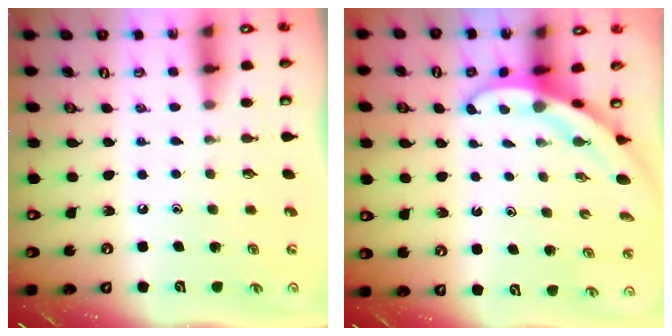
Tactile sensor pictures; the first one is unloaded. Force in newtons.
{"total": 3.8, "press": 3.8, "slide": 0.1}